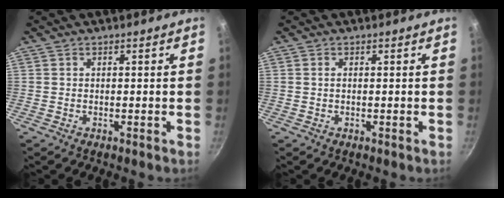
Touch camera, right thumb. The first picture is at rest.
{"total": 0.6, "force": [0.2, 0.3, 0.6], "torque": [-0.011, 0.001, 0.003]}